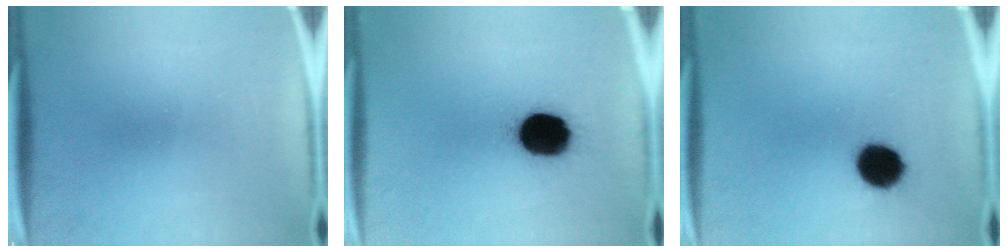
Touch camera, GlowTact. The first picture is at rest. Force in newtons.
{"total": 16.0}
{"total": 9.7}